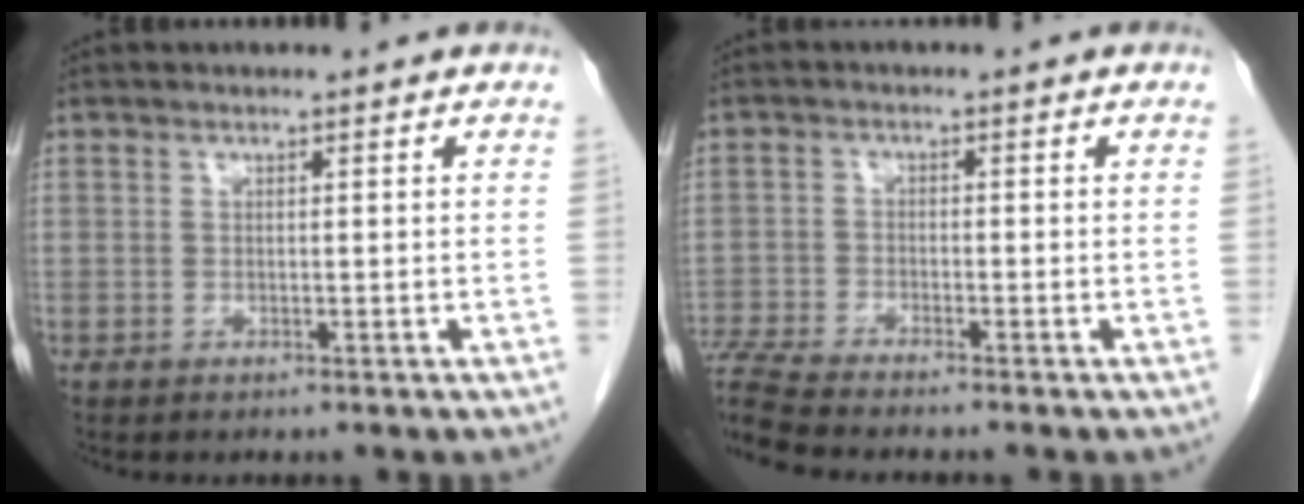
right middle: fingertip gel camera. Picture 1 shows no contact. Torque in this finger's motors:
{"motor_torque": [1.05, -1.09, 0.58, 0.21]}